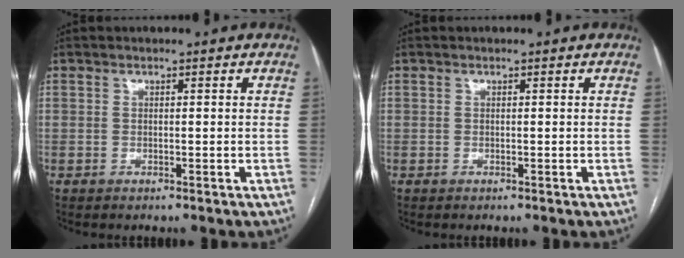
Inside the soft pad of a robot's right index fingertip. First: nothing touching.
{"total": 0.0}